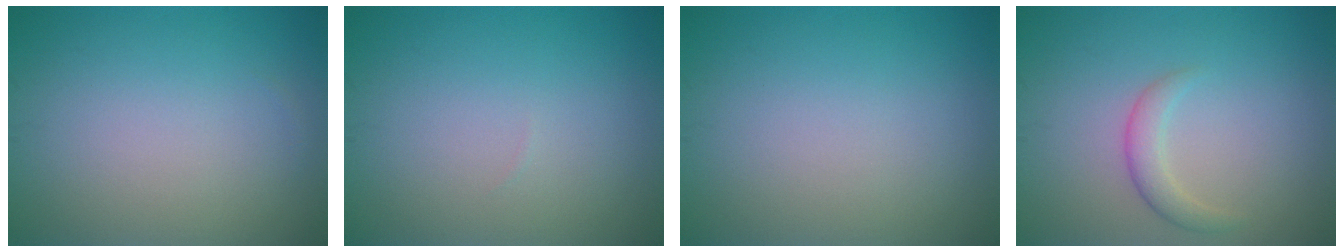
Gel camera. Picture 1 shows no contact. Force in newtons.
{"total": 0.0}
{"total": 0.0}
{"total": 2.5, "press": 2.5, "slide": 0.1}